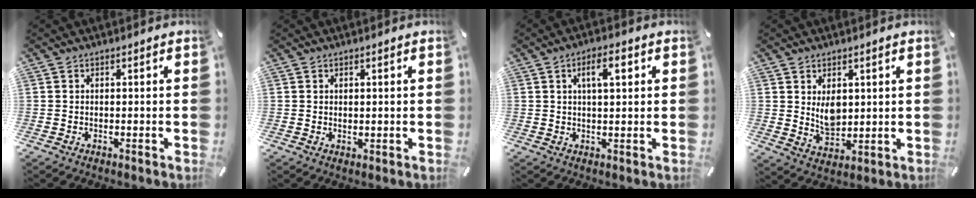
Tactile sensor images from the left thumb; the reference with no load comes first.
{"total": 0.8, "force": [0.6, 0.4, 0.3], "torque": [-0.006, 0.000, 0.011]}
{"total": 6.3, "force": [2.3, 2.4, 5.4], "torque": [-0.081, -0.003, 0.029]}
{"total": 6.3, "force": [2.4, 4.4, 3.8], "torque": [-0.055, -0.017, 0.040]}